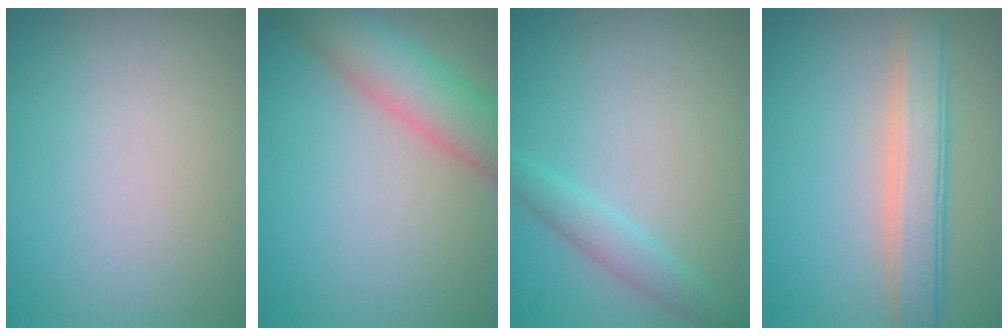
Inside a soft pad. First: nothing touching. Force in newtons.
{"total": 6.0, "press": 6.0, "slide": 0.4}
{"total": 2.0, "press": 2.0, "slide": 0.1}
{"total": 4.2, "press": 4.2, "slide": 0.3}